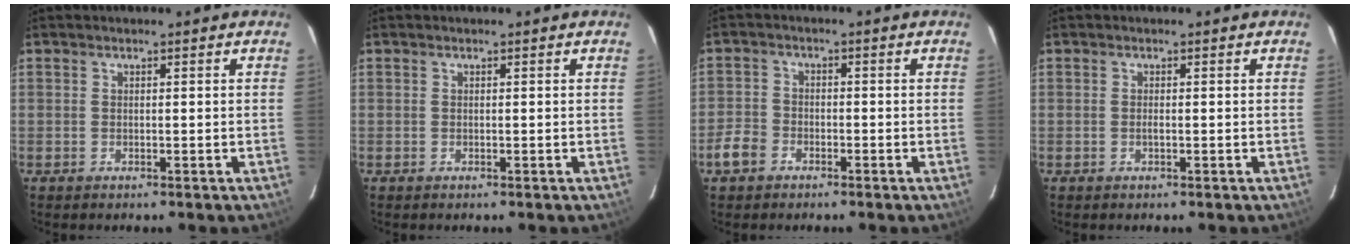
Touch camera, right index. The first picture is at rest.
{"total": 0.0}
{"total": 4.5, "force": [-2.7, 3.3, 1.6], "torque": [-0.035, 0.010, -0.050]}
{"total": 0.8, "force": [-0.2, 0.1, 0.8], "torque": [-0.016, 0.001, -0.005]}